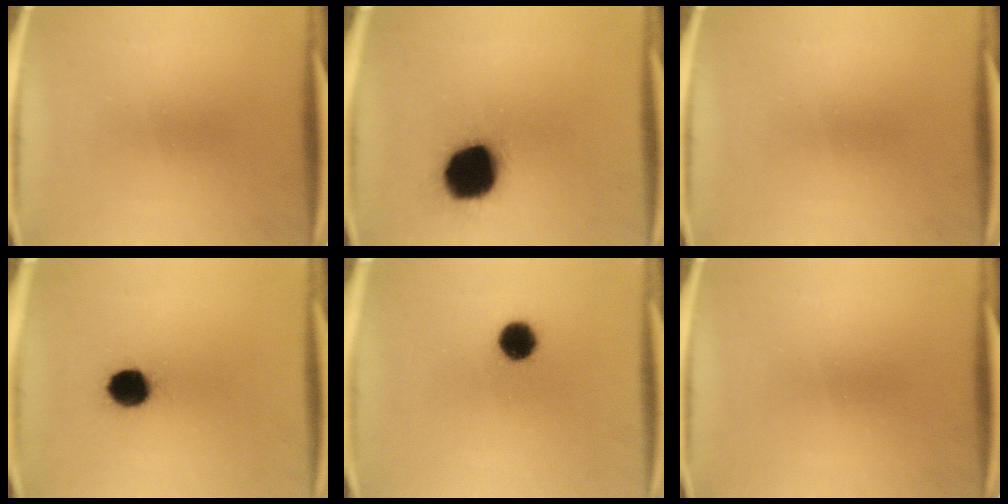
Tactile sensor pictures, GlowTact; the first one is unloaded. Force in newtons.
{"total": 18.9}
{"total": 0.0}
{"total": 8.5}
{"total": 7.2}
{"total": 0.0}